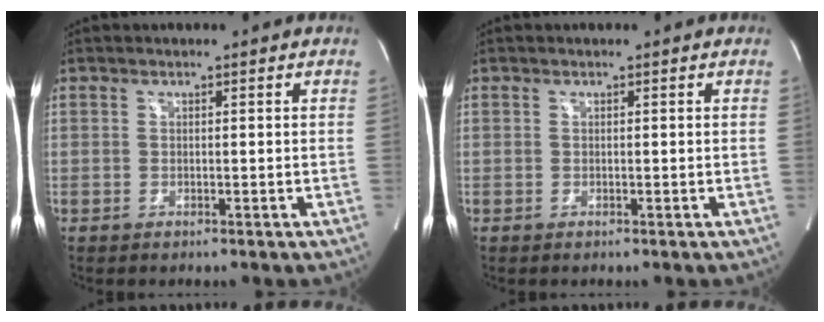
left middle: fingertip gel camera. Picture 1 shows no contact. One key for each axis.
{"total": 0.0}